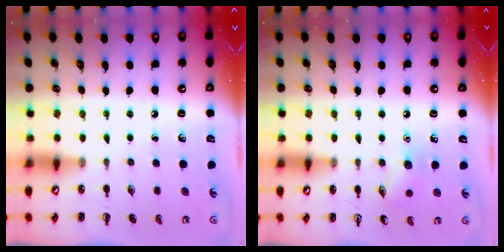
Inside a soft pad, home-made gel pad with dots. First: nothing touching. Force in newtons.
{"total": 7.2, "press": 7.2, "slide": 1.0}